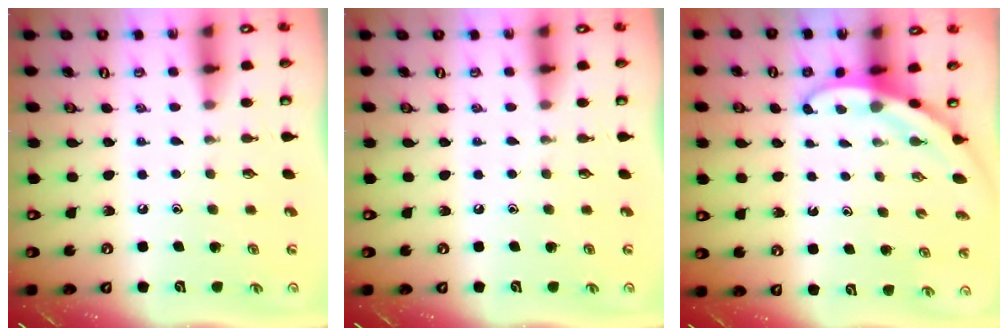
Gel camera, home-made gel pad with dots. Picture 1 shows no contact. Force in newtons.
{"total": 0.0}
{"total": 3.5, "press": 3.5, "slide": 0.1}